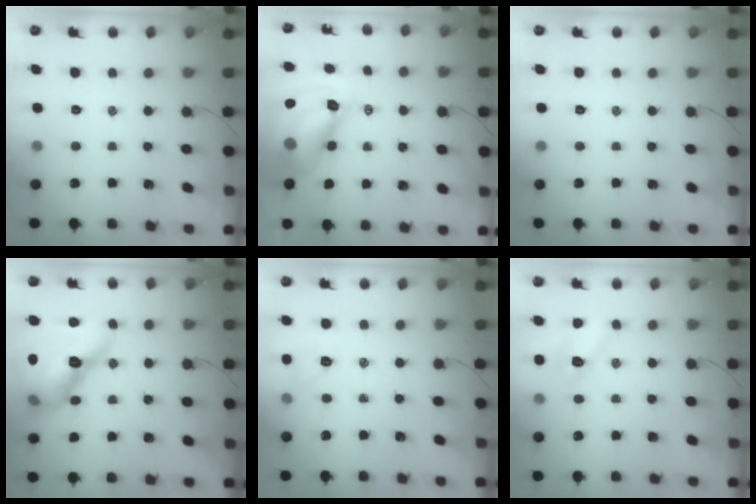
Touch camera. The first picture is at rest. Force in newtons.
{"total": 12.9, "press": 12.3, "slide": 4.0}
{"total": 0.0}
{"total": 19.7, "press": 18.9, "slide": 5.7}
{"total": 5.1, "press": 4.8, "slide": 1.5}
{"total": 6.0, "press": 5.9, "slide": 0.8}